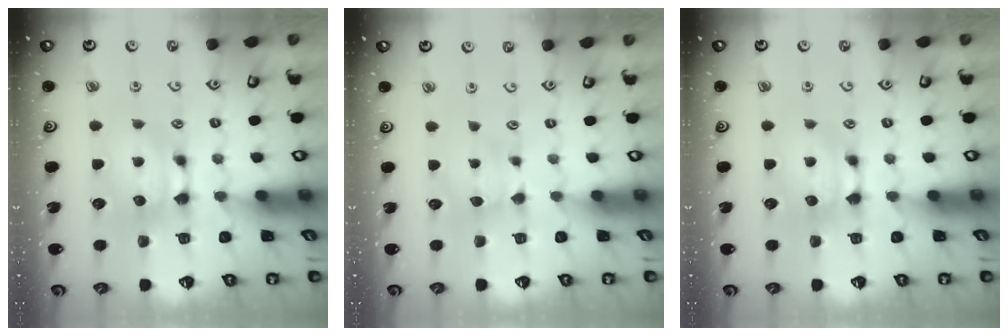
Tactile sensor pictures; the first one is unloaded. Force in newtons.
{"total": 2.9, "press": 2.9, "slide": 0.3}
{"total": 0.0}